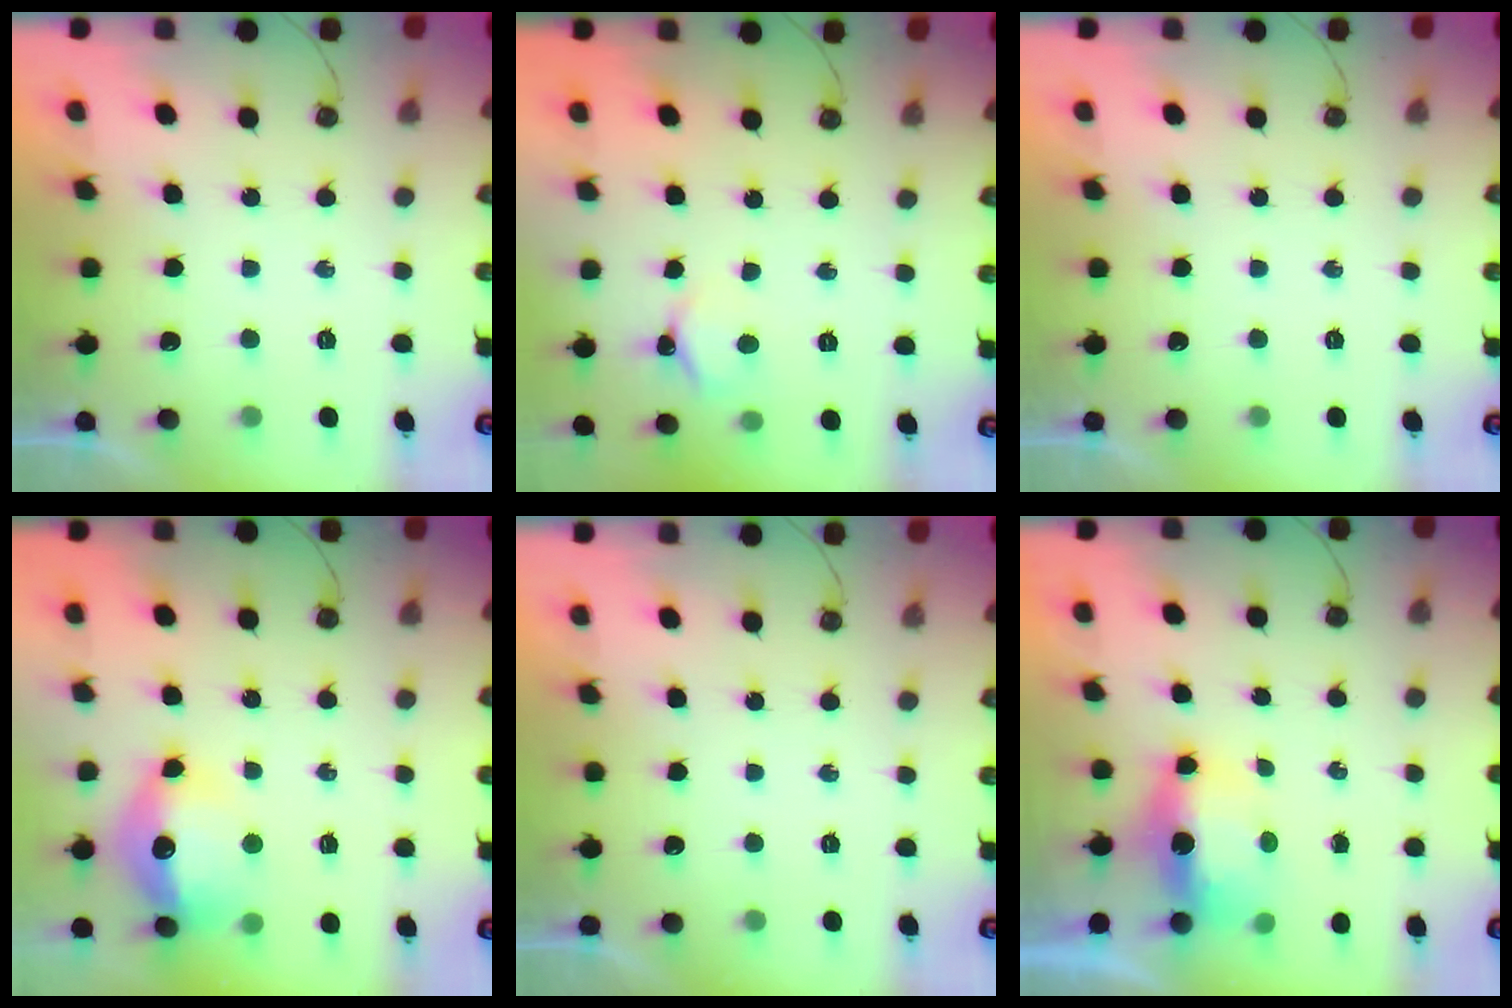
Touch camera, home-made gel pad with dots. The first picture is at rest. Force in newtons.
{"total": 4.0, "press": 4.0, "slide": 0.4}
{"total": 0.0}
{"total": 13.4, "press": 13.4, "slide": 1.2}
{"total": 0.0}
{"total": 6.7, "press": 6.6, "slide": 1.0}